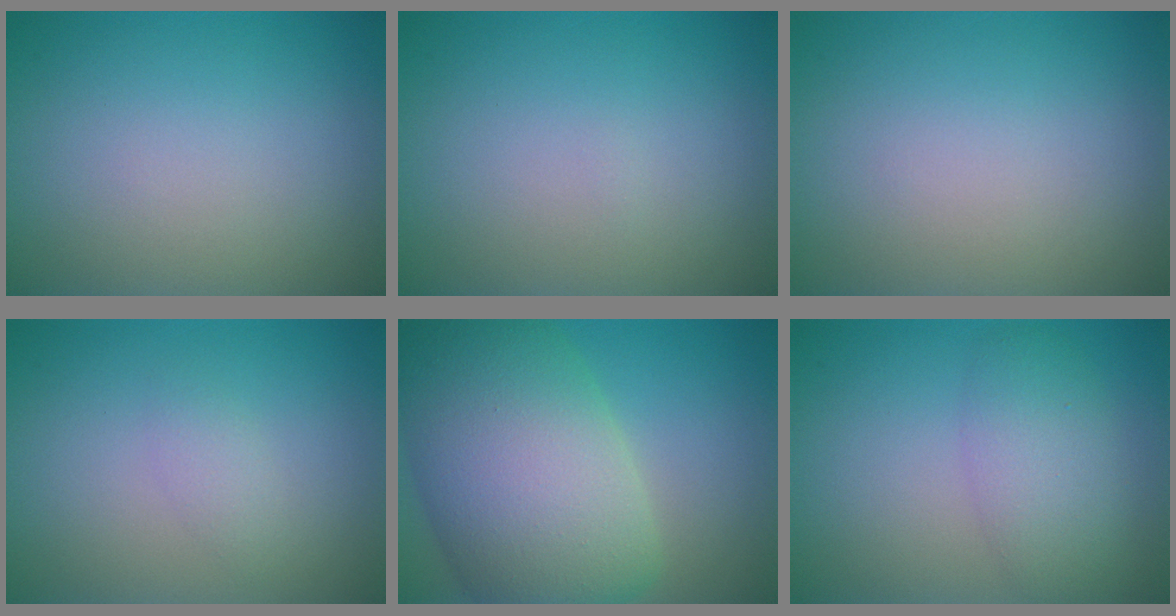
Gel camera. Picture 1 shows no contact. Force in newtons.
{"total": 0.0}
{"total": 0.0}
{"total": 1.2, "press": 1.2, "slide": 0.1}
{"total": 13.5, "press": 13.4, "slide": 0.7}
{"total": 3.9, "press": 3.9, "slide": 0.1}